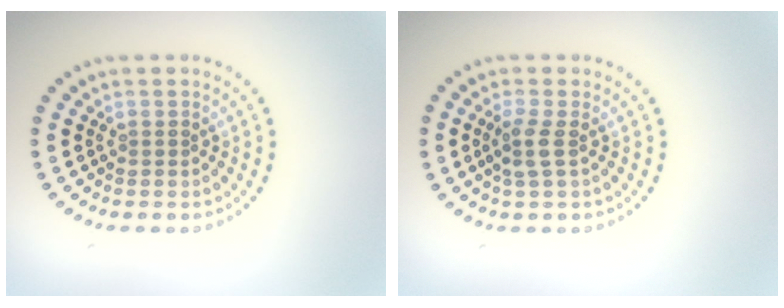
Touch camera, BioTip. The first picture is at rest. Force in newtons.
{"total": 1.8, "press": 1.5, "slide": 1.0}